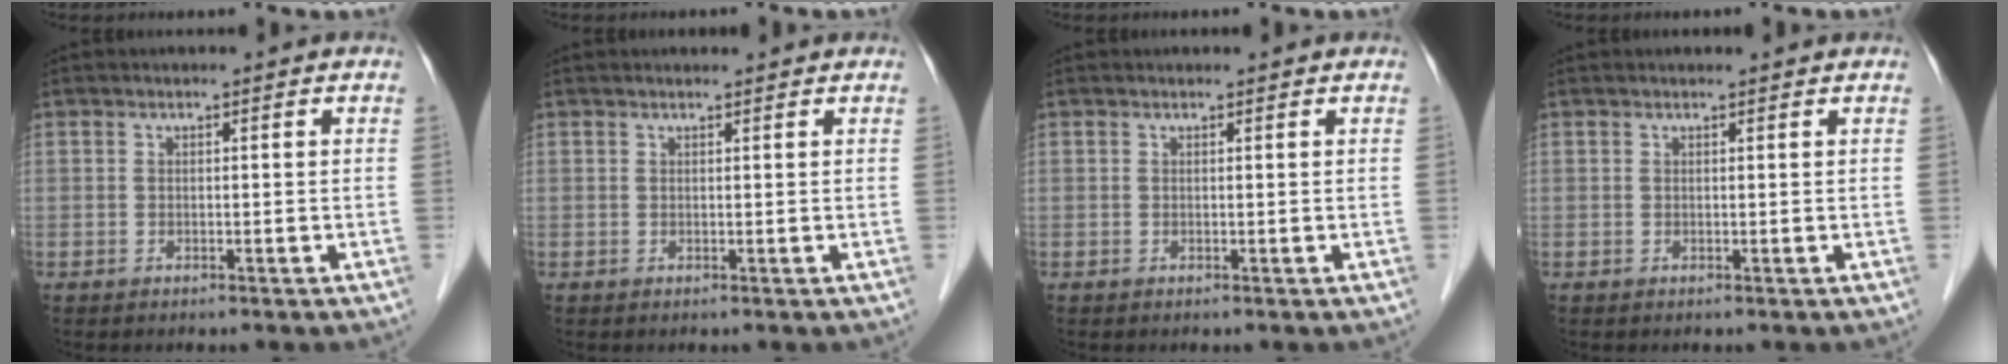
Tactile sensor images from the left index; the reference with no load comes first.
{"total": 2.2, "force": [2.1, 0.0, 0.6], "torque": [-0.008, 0.014, 0.028]}
{"total": 1.1, "force": [1.0, 0.1, 0.2], "torque": [-0.007, 0.012, 0.015]}
{"total": 1.8, "force": [1.7, 0.0, 0.5], "torque": [-0.008, 0.011, 0.023]}